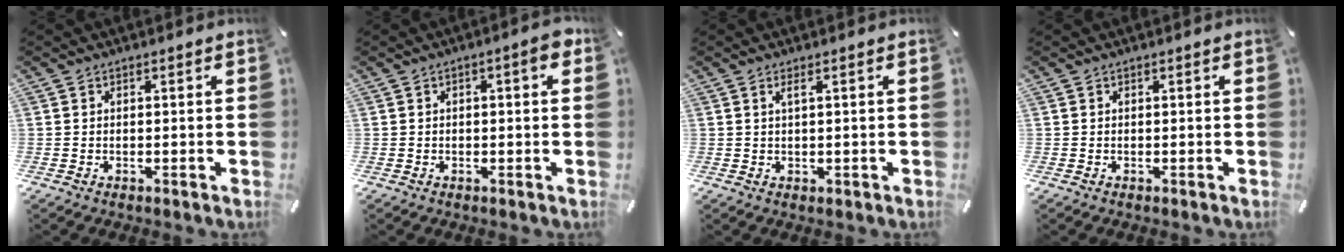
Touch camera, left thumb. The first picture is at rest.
{"total": 3.8, "force": [0.5, 1.4, 3.5], "torque": [-0.049, 0.004, 0.004]}
{"total": 1.6, "force": [0.6, 0.4, 1.5], "torque": [-0.029, 0.001, 0.010]}
{"total": 0.0}